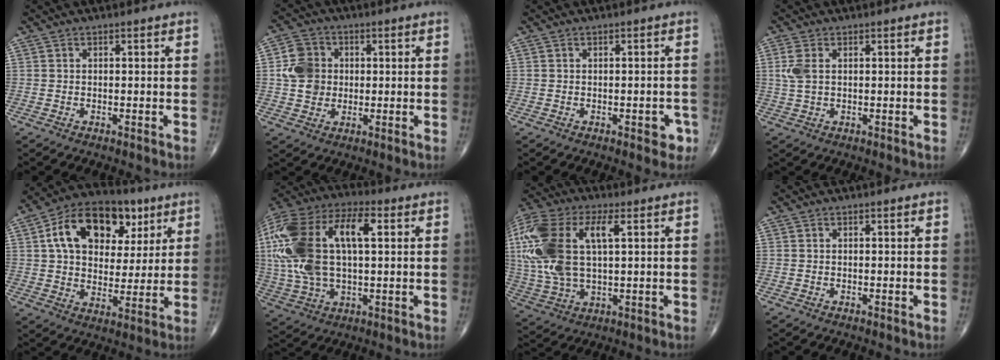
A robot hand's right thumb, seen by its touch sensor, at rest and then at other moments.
{"total": 7.7, "force": [0.6, 6.8, 3.7], "torque": [-0.051, 0.006, 0.005]}
{"total": 2.9, "force": [-1.2, 1.5, 2.2], "torque": [-0.014, 0.009, -0.011]}
{"total": 3.8, "force": [0.9, 2.1, 3.0], "torque": [-0.082, 0.005, 0.021]}
{"total": 19.0, "force": [6.9, 12.4, 12.6], "torque": [-0.175, 0.002, 0.108]}
{"total": 26.4, "force": [4.9, 13.3, 22.2], "torque": [-0.504, 0.029, 0.086]}
{"total": 22.1, "force": [5.2, 11.0, 18.5], "torque": [-0.434, 0.013, 0.096]}
{"total": 0.0}